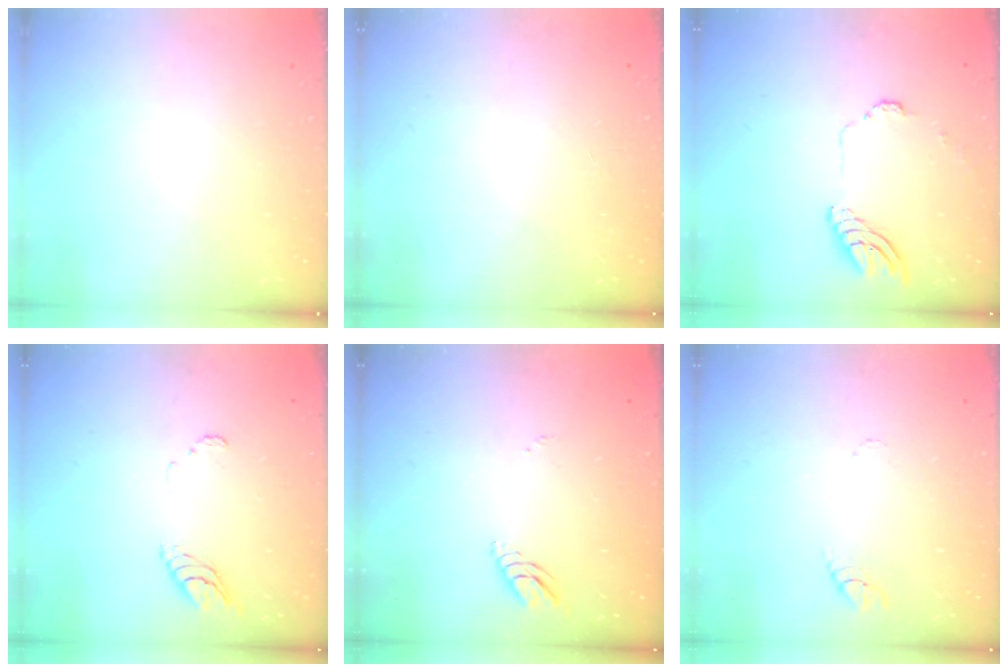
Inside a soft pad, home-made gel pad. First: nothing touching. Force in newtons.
{"total": 0.0}
{"total": 10.5, "press": 10.4, "slide": 1.1}
{"total": 6.7, "press": 6.7, "slide": 0.6}
{"total": 5.2, "press": 5.1, "slide": 0.1}
{"total": 2.9, "press": 2.9, "slide": 0.4}